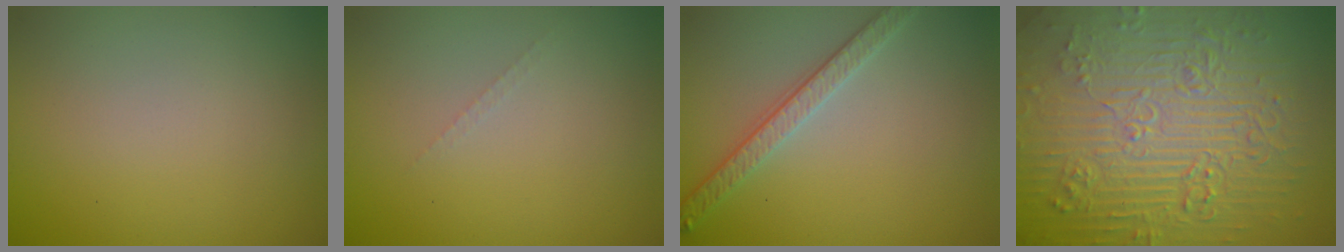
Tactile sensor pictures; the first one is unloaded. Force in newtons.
{"total": 0.6, "press": 0.6, "slide": 0.1}
{"total": 2.8, "press": 2.7, "slide": 0.8}
{"total": 11.3, "press": 7.5, "slide": 8.4}